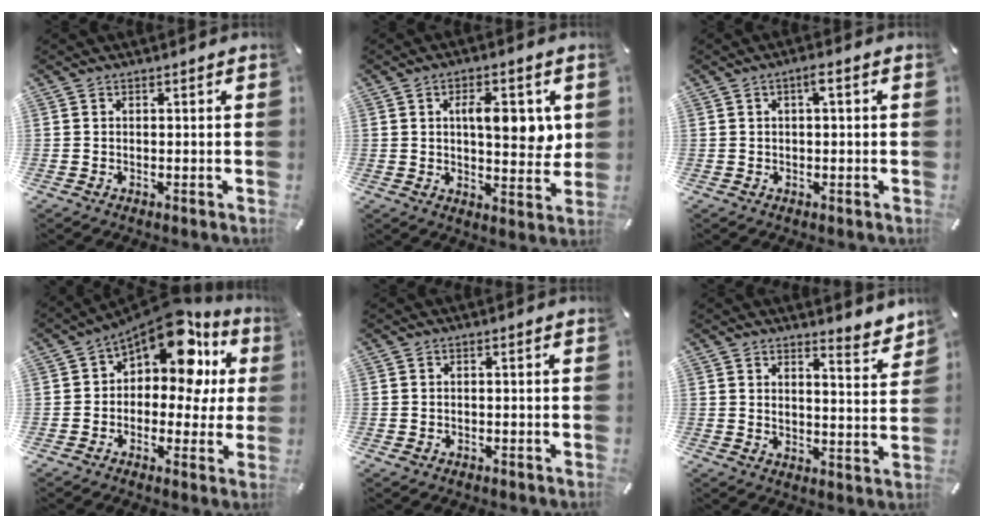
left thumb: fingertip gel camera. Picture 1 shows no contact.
{"total": 10.2, "force": [2.6, 4.6, 8.7], "torque": [-0.114, -0.014, 0.035]}
{"total": 2.3, "force": [0.7, 0.8, 2.1], "torque": [-0.041, 0.007, 0.010]}
{"total": 16.5, "force": [8.7, 8.3, 11.2], "torque": [-0.167, -0.063, 0.146]}
{"total": 0.6, "force": [0.0, 0.6, 0.2], "torque": [-0.002, 0.005, -0.002]}
{"total": 5.5, "force": [5.1, 1.5, 1.5], "torque": [-0.006, -0.048, 0.084]}